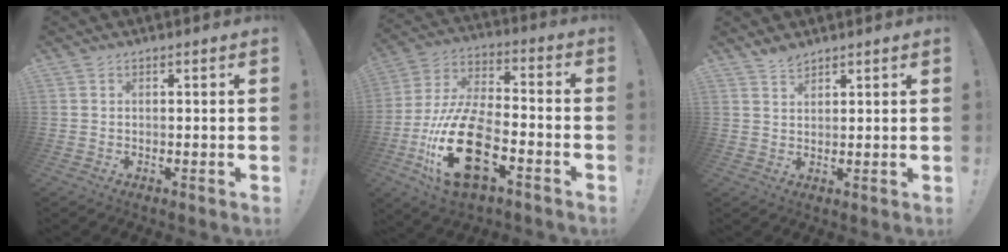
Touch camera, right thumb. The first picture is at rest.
{"total": 22.5, "force": [-8.9, 11.1, 17.5], "torque": [-0.355, 0.042, -0.146]}
{"total": 2.9, "force": [2.7, 0.9, 0.8], "torque": [-0.003, -0.021, 0.047]}